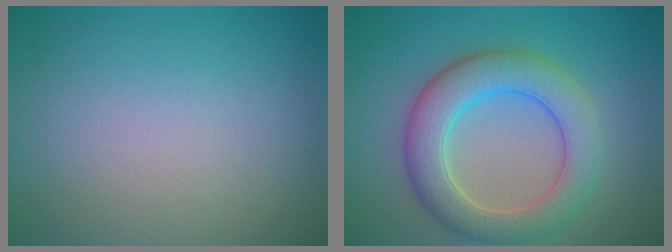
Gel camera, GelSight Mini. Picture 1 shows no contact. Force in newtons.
{"total": 6.3, "press": 6.3, "slide": 0.1}